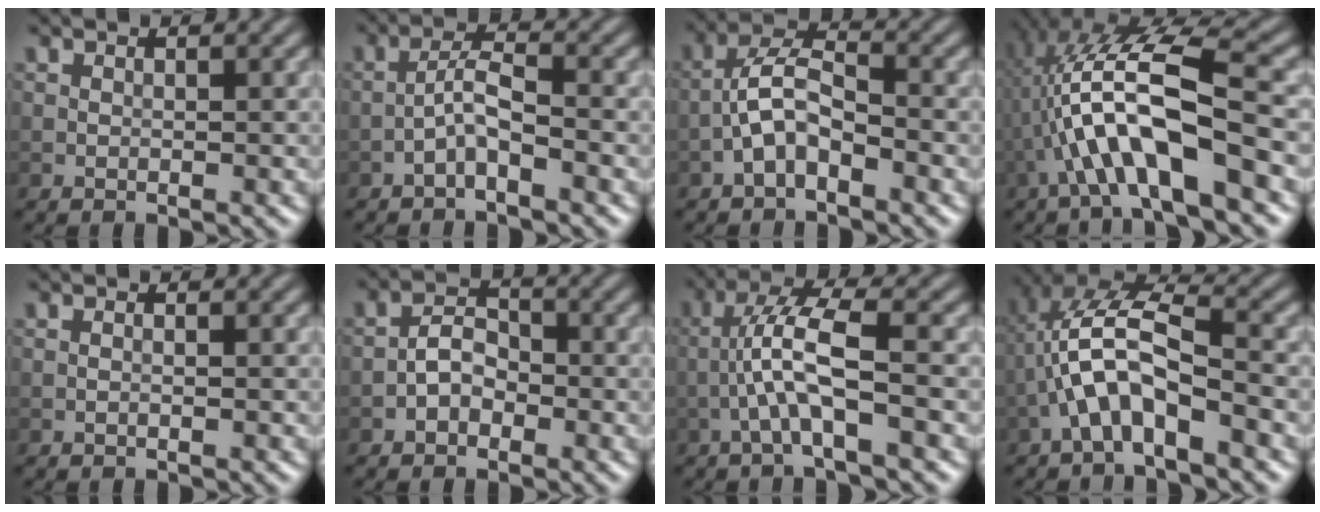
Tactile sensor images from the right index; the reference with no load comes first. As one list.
[{"total": 2.5, "force": [-1.4, 0.4, 2.0], "torque": [-0.039, 0.012, -0.033]}, {"total": 3.8, "force": [-2.0, 1.5, 2.9], "torque": [-0.052, 0.016, -0.045]}, {"total": 9.4, "force": [-2.3, 2.3, 8.8], "torque": [-0.168, 0.020, -0.040]}, {"total": 0.0}, {"total": 2.6, "force": [-1.2, 1.7, 1.6], "torque": [-0.026, 0.010, -0.026]}, {"total": 5.1, "force": [-1.6, 0.7, 4.8], "torque": [-0.095, 0.021, -0.035]}, {"total": 6.7, "force": [-2.4, 2.3, 5.9], "torque": [-0.120, 0.022, -0.045]}]